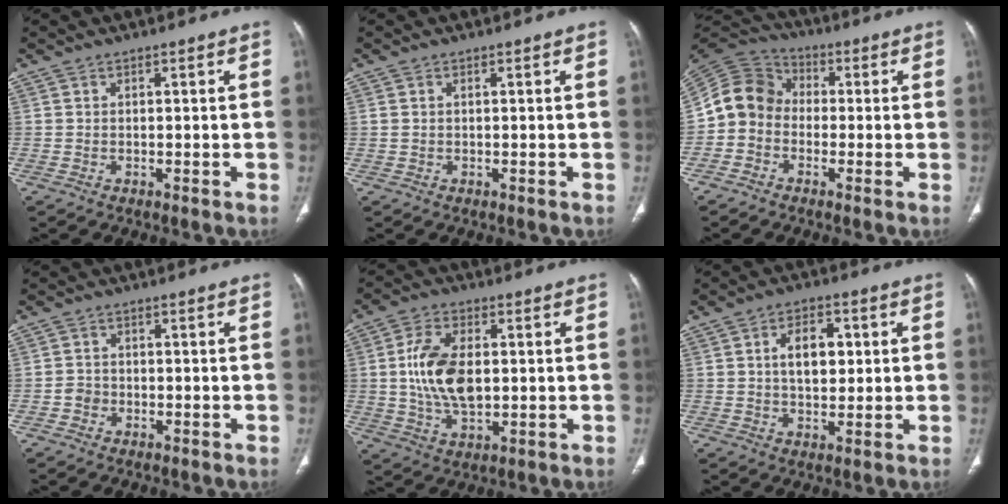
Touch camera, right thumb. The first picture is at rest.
{"total": 0.9, "force": [0.2, 0.6, 0.6], "torque": [-0.021, 0.009, 0.009]}
{"total": 9.5, "force": [-1.4, 8.3, 4.4], "torque": [-0.075, 0.038, -0.043]}
{"total": 2.1, "force": [-0.8, 1.8, 0.6], "torque": [-0.004, 0.009, -0.019]}
{"total": 12.1, "force": [0.8, 6.9, 9.9], "torque": [-0.187, 0.000, 0.021]}
{"total": 7.9, "force": [1.4, 4.8, 6.0], "torque": [-0.074, 0.005, 0.022]}